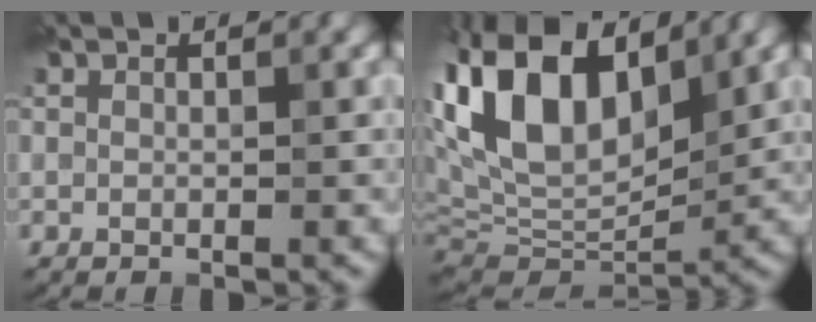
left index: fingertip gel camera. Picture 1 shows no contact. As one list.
[{"total": 15.0, "force": [5.4, 8.6, 11.1], "torque": [-0.223, 0.030, 0.087]}]